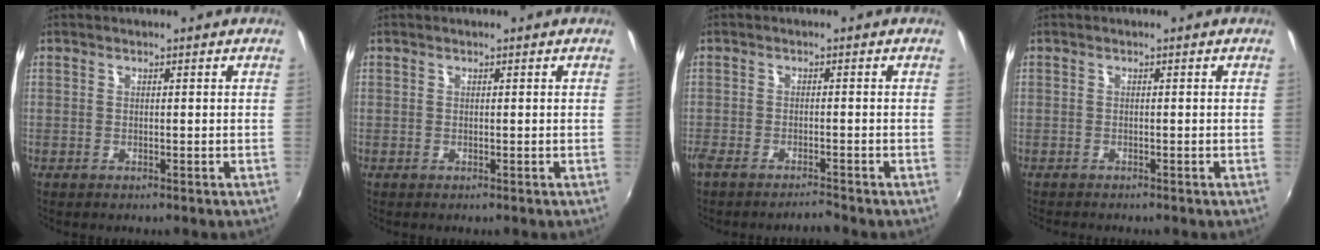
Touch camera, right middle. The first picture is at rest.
{"total": 0.0}
{"total": 2.9, "force": [-2.8, -0.2, 0.7], "torque": [-0.027, -0.009, -0.056]}
{"total": 1.3, "force": [-1.2, 0.1, 0.4], "torque": [-0.009, -0.010, -0.020]}